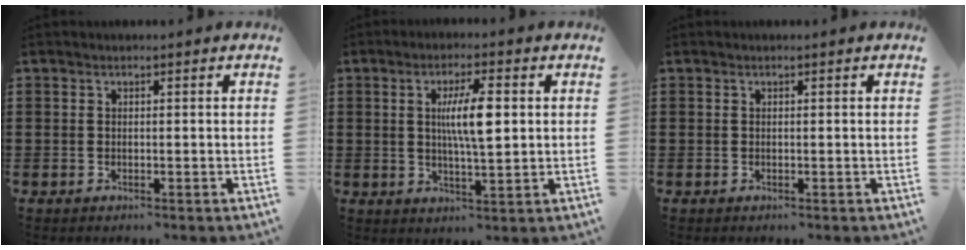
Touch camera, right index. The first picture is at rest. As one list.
[{"total": 7.3, "force": [1.3, 1.7, 7.1], "torque": [-0.142, 0.004, 0.016]}, {"total": 0.0}]